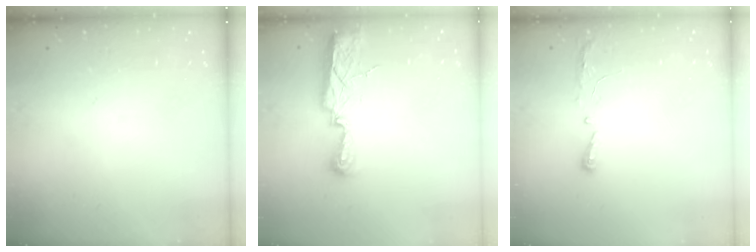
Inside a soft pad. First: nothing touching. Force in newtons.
{"total": 7.5, "press": 7.5, "slide": 0.8}
{"total": 4.1, "press": 4.0, "slide": 0.6}